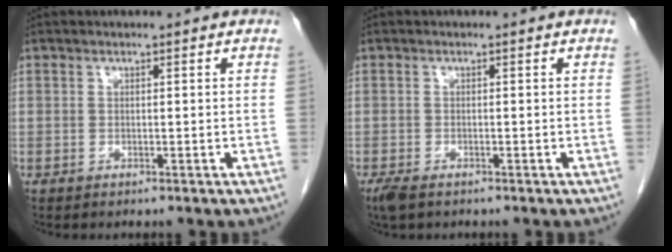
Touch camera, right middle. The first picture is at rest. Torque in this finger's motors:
{"motor_torque": [0.15, -0.08, 0.07, 0.03]}